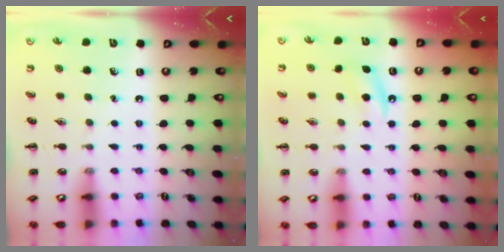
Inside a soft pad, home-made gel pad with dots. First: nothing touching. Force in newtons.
{"total": 6.1, "press": 5.8, "slide": 1.8}